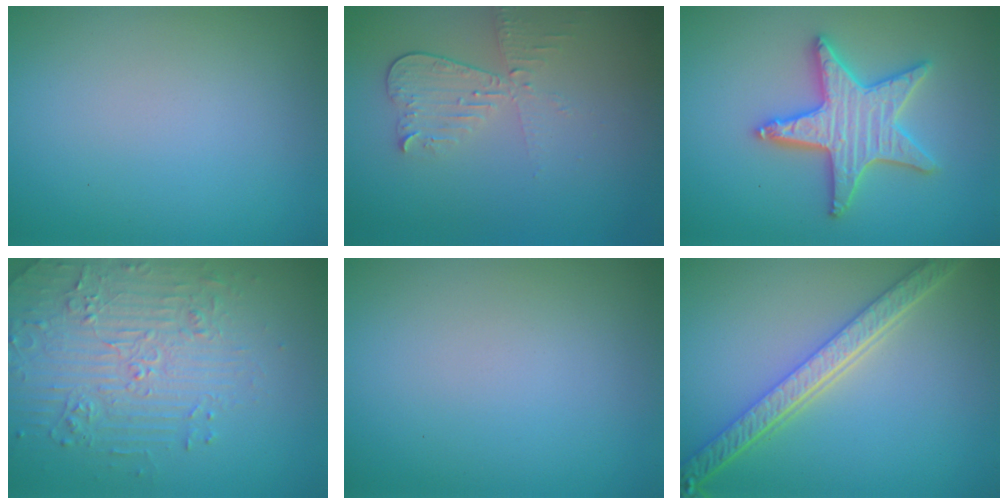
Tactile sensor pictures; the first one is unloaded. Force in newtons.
{"total": 3.1, "press": 2.7, "slide": 1.5}
{"total": 5.1, "press": 5.0, "slide": 0.9}
{"total": 4.4, "press": 4.0, "slide": 1.8}
{"total": 0.0}
{"total": 5.4, "press": 4.2, "slide": 3.4}